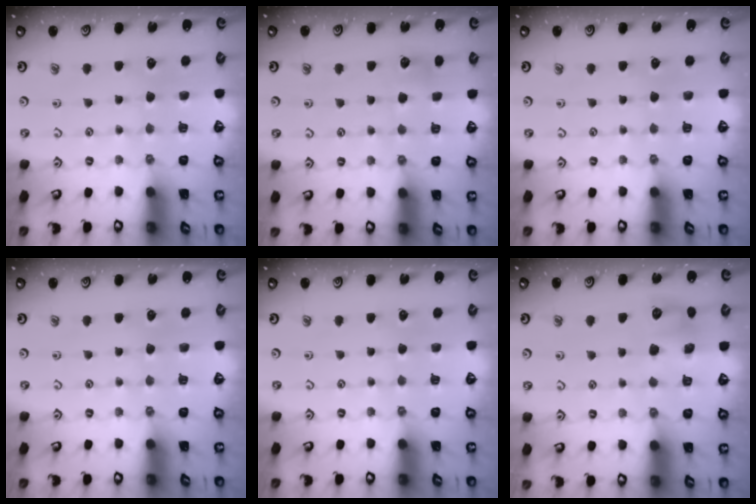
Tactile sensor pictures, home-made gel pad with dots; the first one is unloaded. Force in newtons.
{"total": 3.7, "press": 3.7, "slide": 0.4}
{"total": 0.0}
{"total": 0.0}
{"total": 0.0}
{"total": 7.8, "press": 7.8, "slide": 0.5}